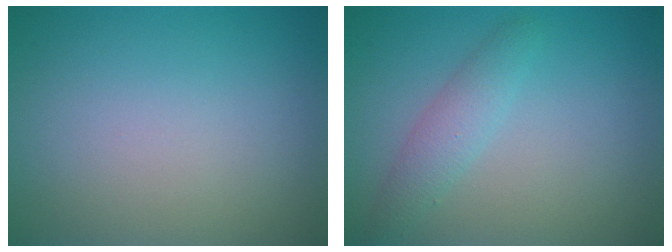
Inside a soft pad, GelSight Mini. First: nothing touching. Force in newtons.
{"total": 2.2, "press": 2.2, "slide": 0.1}